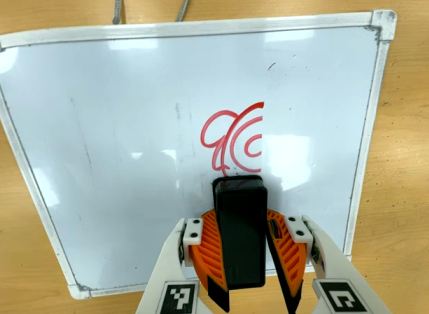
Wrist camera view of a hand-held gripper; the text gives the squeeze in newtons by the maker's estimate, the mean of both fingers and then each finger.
{"total": 11.5, "left": 11.1, "right": 11.8}